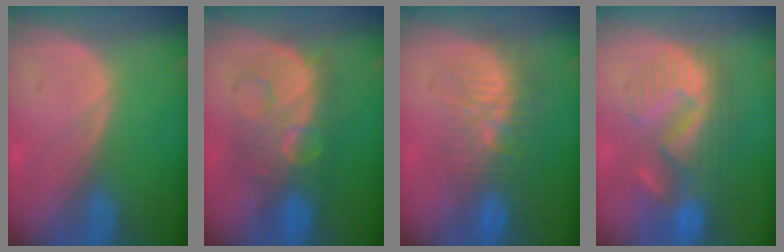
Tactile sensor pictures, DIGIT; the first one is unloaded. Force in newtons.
{"total": 9.1, "press": 9.0, "slide": 0.3}
{"total": 9.3, "press": 8.5, "slide": 3.6}
{"total": 11.0, "press": 9.7, "slide": 5.3}